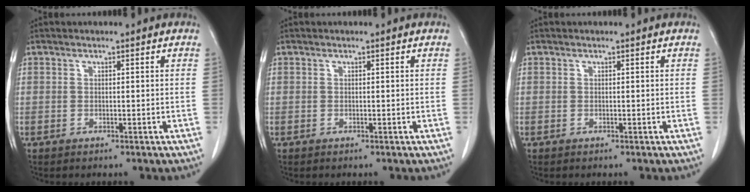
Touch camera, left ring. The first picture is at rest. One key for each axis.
{"total": 0.0}
{"total": 0.0}